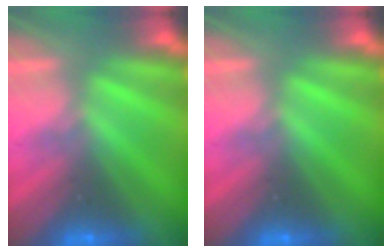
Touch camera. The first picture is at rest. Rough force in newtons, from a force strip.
{"total": 0.0}